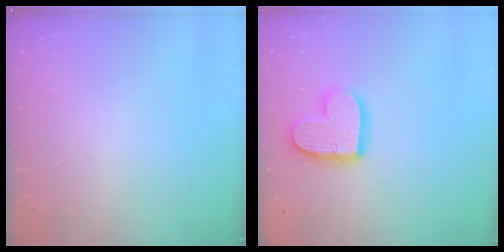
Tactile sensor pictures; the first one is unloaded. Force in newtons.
{"total": 14.4, "press": 14.3, "slide": 1.0}